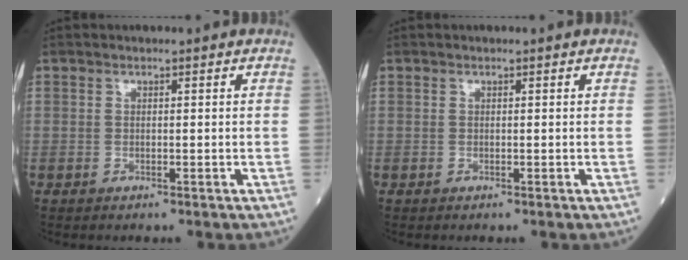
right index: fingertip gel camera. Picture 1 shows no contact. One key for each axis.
{"total": 0.0}